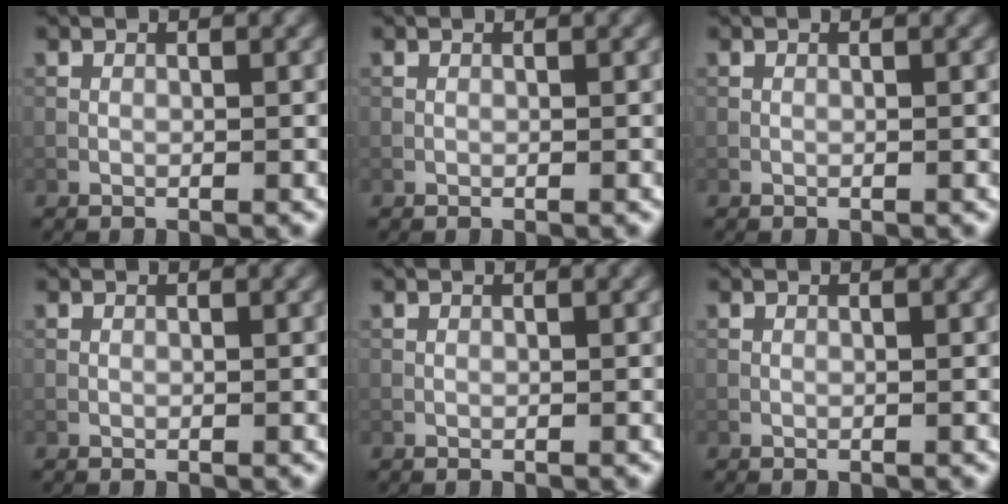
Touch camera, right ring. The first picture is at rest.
{"total": 0.0}
{"total": 0.0}
{"total": 0.0}
{"total": 0.0}
{"total": 0.0}